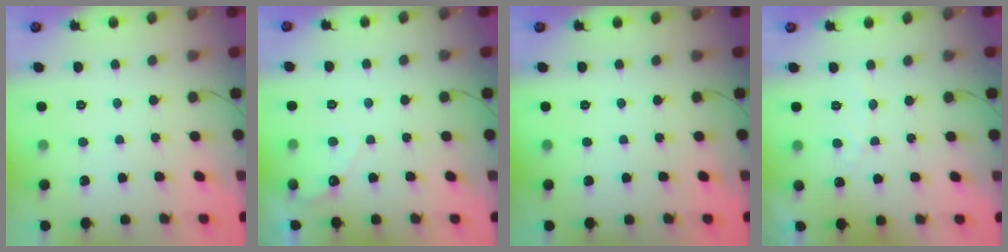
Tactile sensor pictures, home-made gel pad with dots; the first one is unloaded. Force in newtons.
{"total": 3.7, "press": 3.7, "slide": 0.1}
{"total": 0.0}
{"total": 4.2, "press": 4.2, "slide": 0.2}